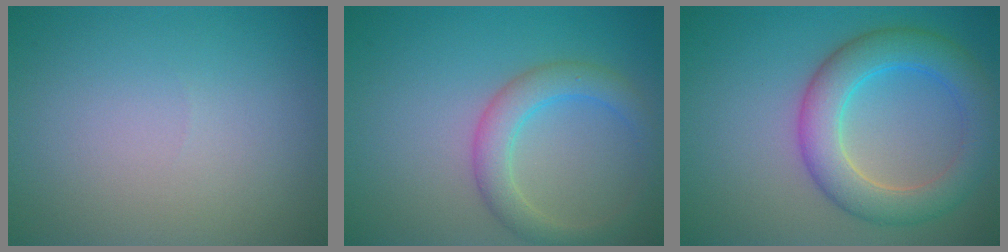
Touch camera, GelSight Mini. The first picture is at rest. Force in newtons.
{"total": 3.5, "press": 3.5, "slide": 0.0}
{"total": 6.2, "press": 6.2, "slide": 0.2}